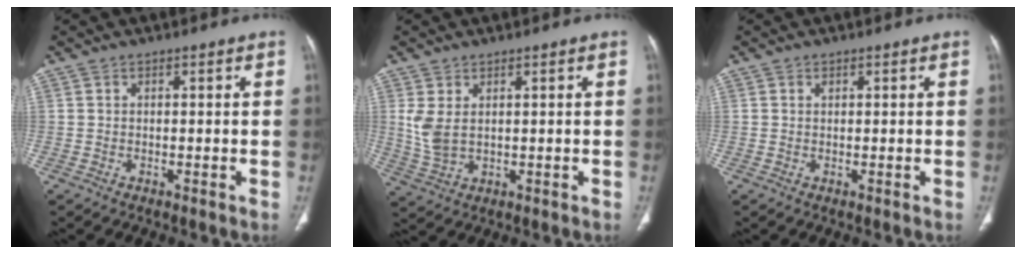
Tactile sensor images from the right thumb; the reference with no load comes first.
{"total": 5.0, "force": [1.3, 2.9, 3.9], "torque": [-0.089, -0.005, 0.038]}
{"total": 0.6, "force": [0.4, 0.4, 0.3], "torque": [-0.001, -0.001, 0.006]}